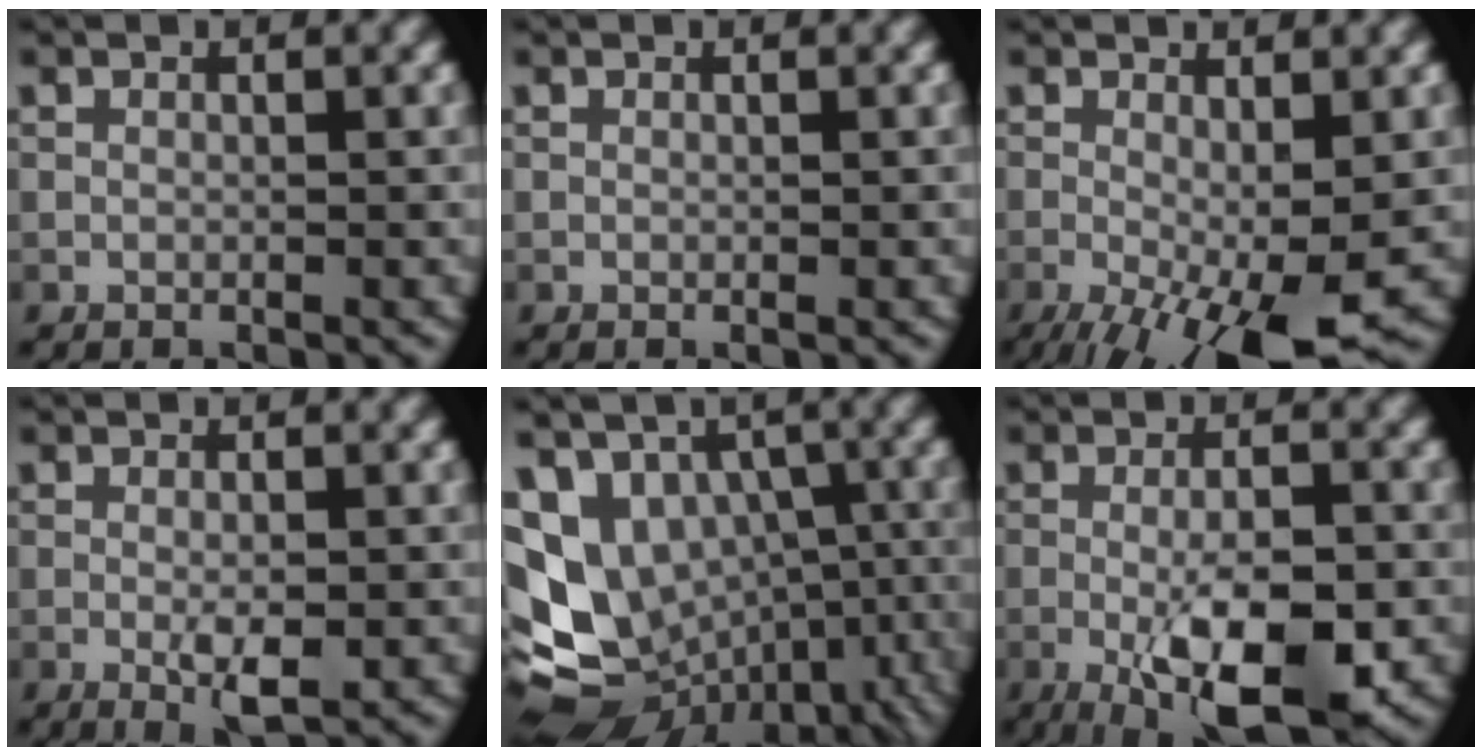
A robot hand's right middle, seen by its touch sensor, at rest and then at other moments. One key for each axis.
{"total": 0.0}
{"total": 8.9, "fx": -3.5, "fy": 2.5, "fz": 7.8, "tx": -0.143, "ty": -0.024, "tz": -0.050}
{"total": 3.0, "fx": -0.9, "fy": 0.9, "fz": 2.7, "tx": -0.048, "ty": -0.004, "tz": -0.011}
{"total": 12.3, "fx": -2.1, "fy": 8.9, "fz": 8.2, "tx": -0.130, "ty": -0.010, "tz": -0.016}
{"total": 10.0, "fx": -3.3, "fy": 3.4, "fz": 8.8, "tx": -0.146, "ty": -0.008, "tz": -0.050}